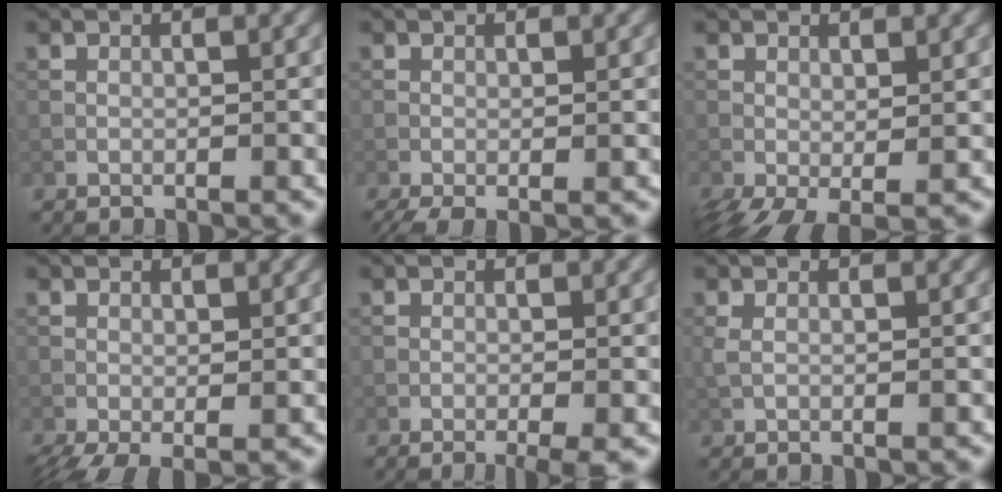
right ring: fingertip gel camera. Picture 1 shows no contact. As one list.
[{"total": 1.7, "force": [-0.8, 0.3, 1.5], "torque": [-0.034, -0.005, -0.018]}, {"total": 3.8, "force": [-1.1, 1.6, 3.2], "torque": [-0.069, -0.013, -0.016]}, {"total": 3.2, "force": [-1.3, 1.0, 2.8], "torque": [-0.058, -0.008, -0.024]}, {"total": 1.6, "force": [-0.7, 0.1, 1.5], "torque": [-0.025, 0.001, -0.013]}, {"total": 1.1, "force": [0.6, 0.1, 0.9], "torque": [-0.023, 0.003, 0.011]}]